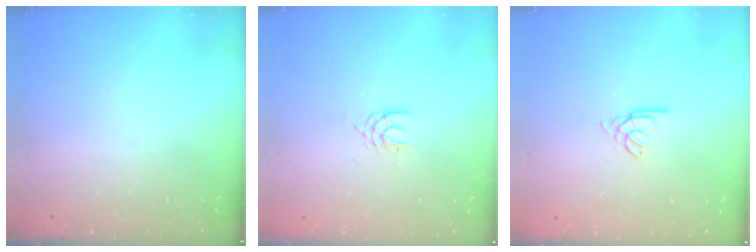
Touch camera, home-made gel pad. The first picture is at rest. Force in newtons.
{"total": 3.4, "press": 3.4, "slide": 0.4}
{"total": 2.5, "press": 2.5, "slide": 0.5}